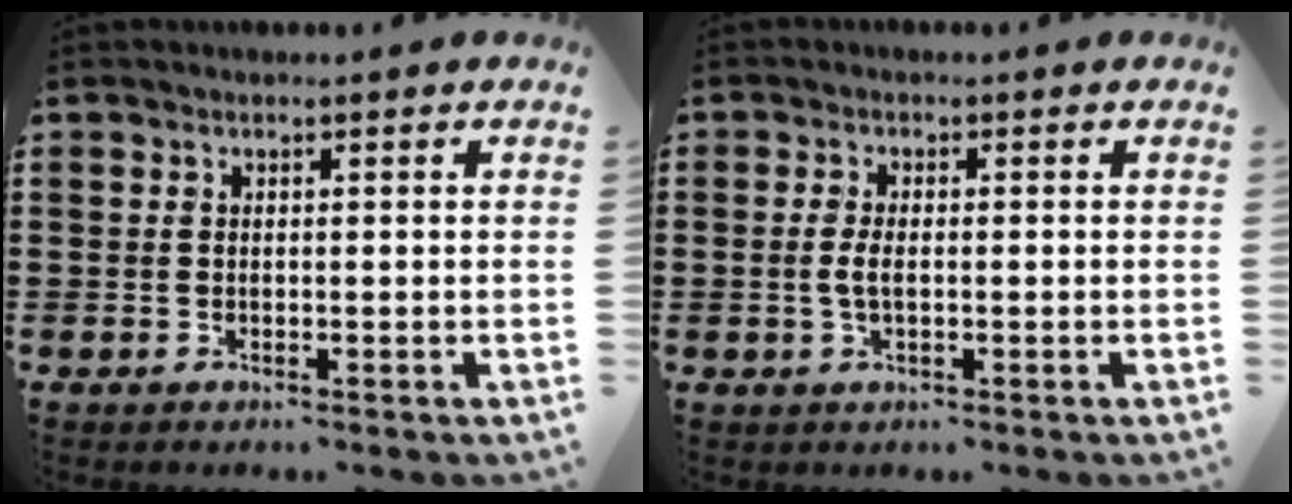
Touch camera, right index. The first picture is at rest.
{"total": 2.6, "force": [-0.2, 1.0, 2.4], "torque": [-0.059, -0.006, -0.009]}